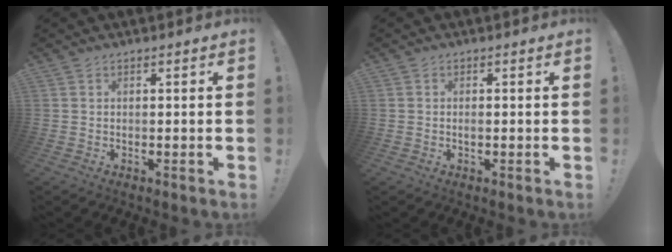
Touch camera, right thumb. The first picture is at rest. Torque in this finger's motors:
{"motor_torque": [1.85, 1.17, -0.06, -1.03, 0.03]}